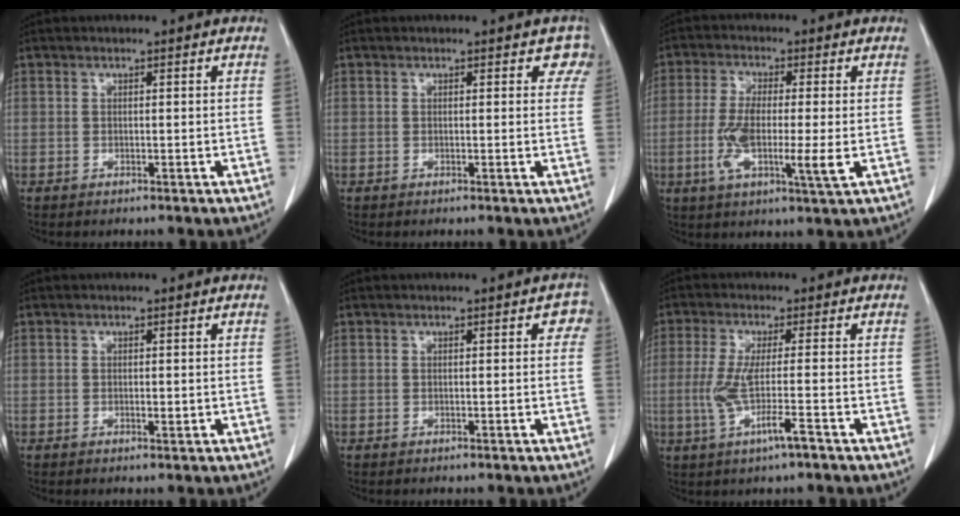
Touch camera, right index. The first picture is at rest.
{"total": 2.7, "force": [1.9, 1.7, 0.8], "torque": [0.017, 0.000, 0.002]}
{"total": 9.6, "force": [-1.7, 1.1, 9.4], "torque": [-0.178, -0.014, -0.035]}
{"total": 0.9, "force": [-0.1, 0.3, 0.8], "torque": [-0.013, -0.002, 0.000]}
{"total": 1.9, "force": [0.6, 1.1, 1.5], "torque": [-0.006, 0.012, 0.002]}
{"total": 6.9, "force": [-2.3, -0.3, 6.4], "torque": [-0.132, -0.020, -0.047]}